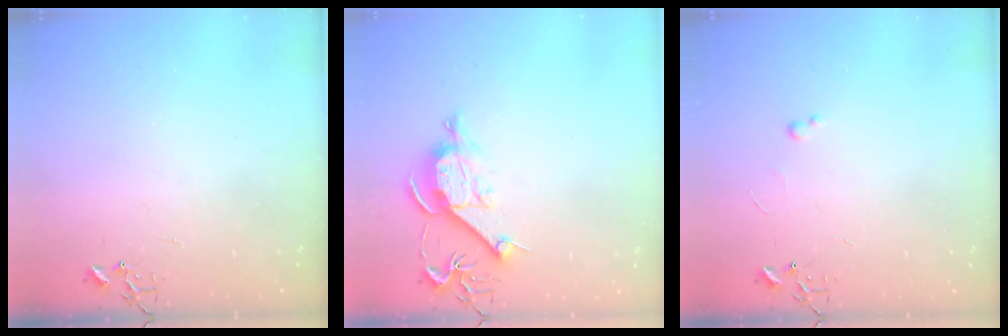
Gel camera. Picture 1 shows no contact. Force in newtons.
{"total": 10.4, "press": 10.4, "slide": 1.2}
{"total": 2.6, "press": 2.6, "slide": 0.4}